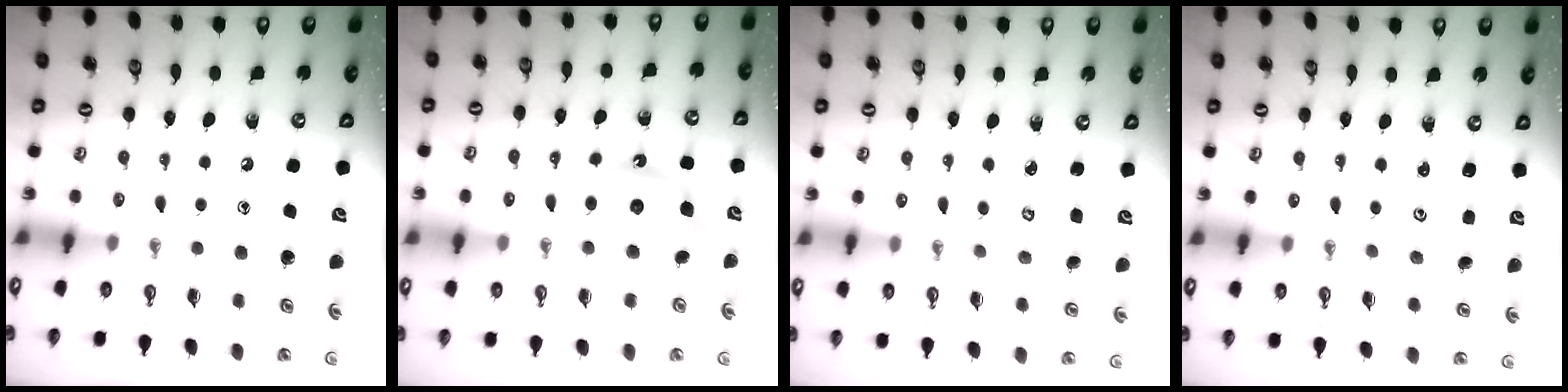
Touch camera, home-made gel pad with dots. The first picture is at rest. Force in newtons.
{"total": 5.9, "press": 5.8, "slide": 0.7}
{"total": 2.5, "press": 2.5, "slide": 0.3}
{"total": 1.5, "press": 1.4, "slide": 0.2}